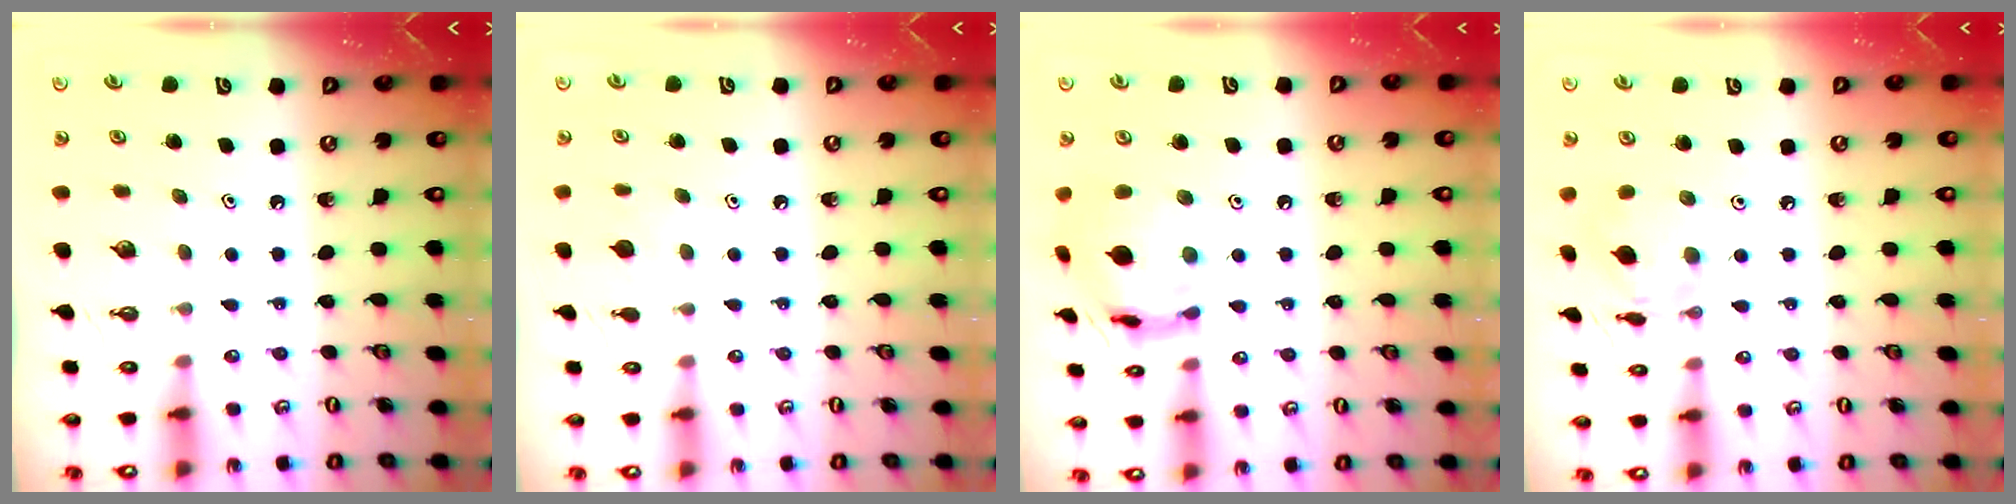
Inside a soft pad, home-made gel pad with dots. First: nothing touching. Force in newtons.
{"total": 3.8, "press": 3.7, "slide": 0.7}
{"total": 12.9, "press": 12.9, "slide": 1.1}
{"total": 5.4, "press": 5.4, "slide": 0.4}